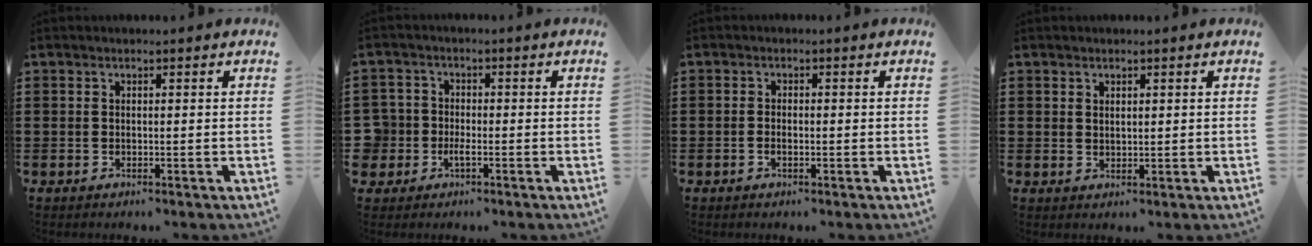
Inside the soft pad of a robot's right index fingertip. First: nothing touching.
{"total": 3.3, "force": [-1.5, 2.7, 1.2], "torque": [-0.052, -0.005, -0.037]}
{"total": 1.1, "force": [-0.5, 0.4, 0.8], "torque": [-0.016, -0.001, -0.010]}
{"total": 1.2, "force": [1.0, 0.6, 0.3], "torque": [-0.007, 0.004, 0.018]}